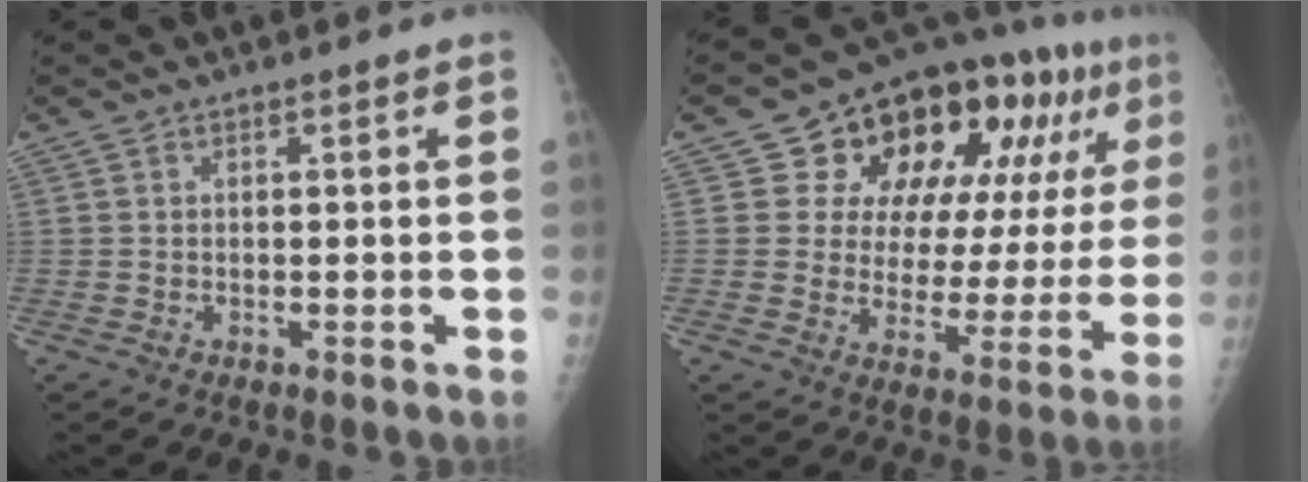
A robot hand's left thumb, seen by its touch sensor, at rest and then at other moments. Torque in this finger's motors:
{"motor_torque": [0.39, 0.50, 0.07, -0.20, 0.17]}